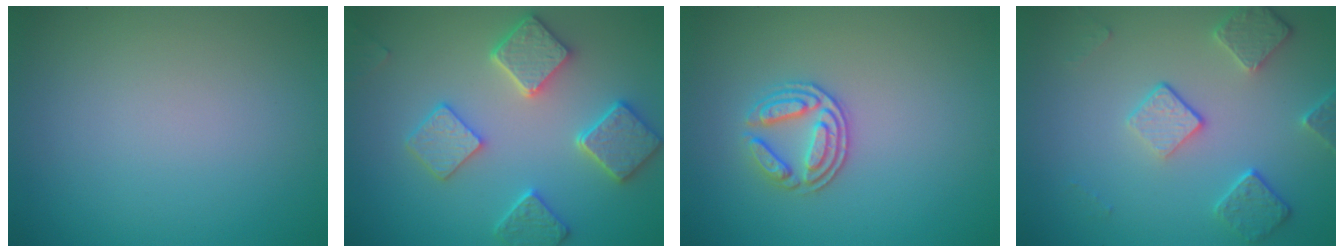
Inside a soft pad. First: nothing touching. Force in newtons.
{"total": 5.1, "press": 4.6, "slide": 2.0}
{"total": 2.9, "press": 2.6, "slide": 1.1}
{"total": 4.1, "press": 3.2, "slide": 2.7}